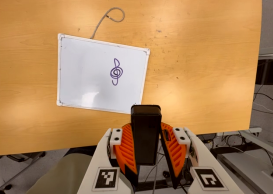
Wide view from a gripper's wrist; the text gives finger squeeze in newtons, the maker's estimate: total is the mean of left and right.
{"total": 8.3, "left": 6.7, "right": 9.9}